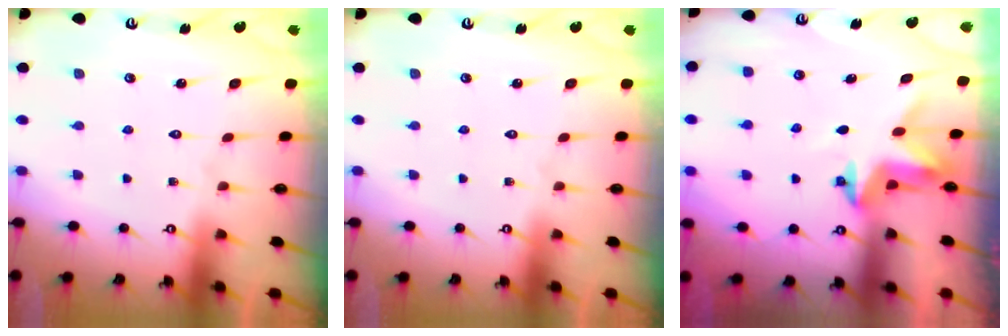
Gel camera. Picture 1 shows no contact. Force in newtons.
{"total": 0.0}
{"total": 3.2, "press": 3.2, "slide": 0.1}